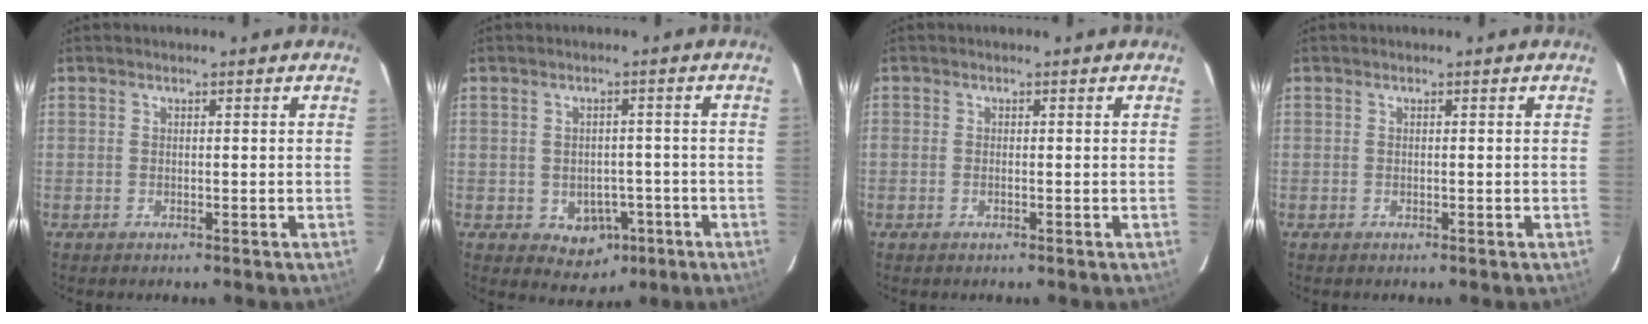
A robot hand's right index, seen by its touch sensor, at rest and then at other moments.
{"total": 5.3, "force": [-2.0, 4.2, 2.6], "torque": [-0.028, 0.005, -0.016]}
{"total": 0.6, "force": [-0.2, 0.3, 0.5], "torque": [-0.011, 0.000, -0.004]}
{"total": 0.0}